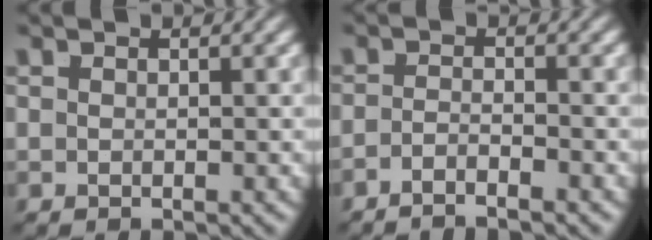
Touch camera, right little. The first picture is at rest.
{"total": 2.6, "force": [-2.5, -0.2, 0.7], "torque": [-0.008, -0.010, -0.040]}